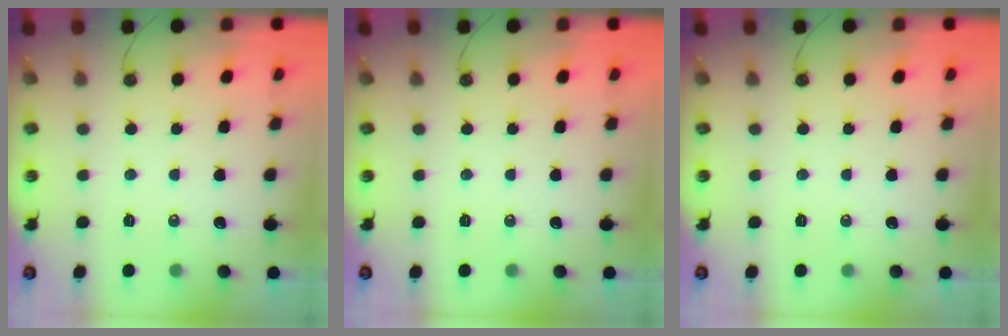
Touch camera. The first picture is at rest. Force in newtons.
{"total": 0.0}
{"total": 0.0}